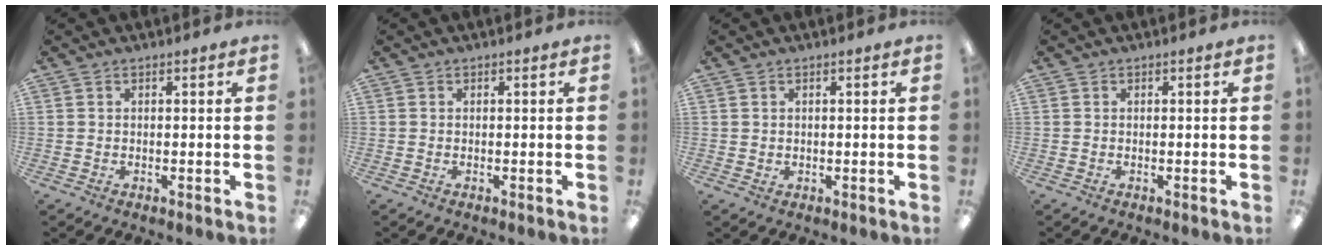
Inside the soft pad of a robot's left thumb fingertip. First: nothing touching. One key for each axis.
{"total": 0.0}
{"total": 0.8, "fx": 0.5, "fy": 0.6, "fz": 0.2, "tx": -0.005, "ty": 0.003, "tz": 0.010}
{"total": 0.0}